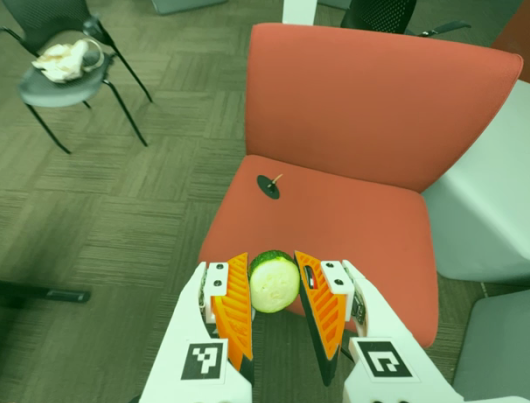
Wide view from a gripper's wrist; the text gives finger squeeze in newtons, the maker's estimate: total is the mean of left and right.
{"total": 9.8, "left": 10.5, "right": 9.0}